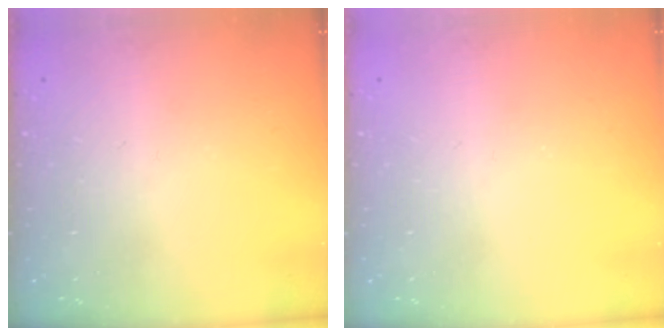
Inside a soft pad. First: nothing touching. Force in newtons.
{"total": 0.0}